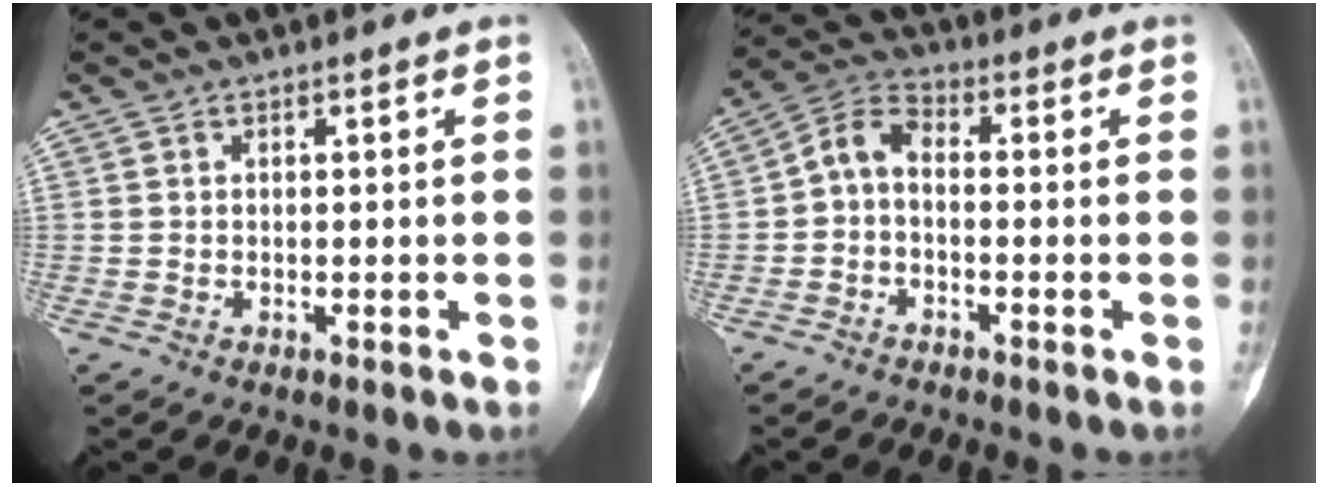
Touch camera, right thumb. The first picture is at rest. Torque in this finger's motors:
{"motor_torque": [0.00, 0.00, 0.46, -0.44, 0.14]}